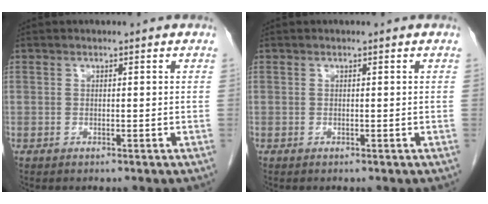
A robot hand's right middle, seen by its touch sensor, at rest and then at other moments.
{"total": 0.0}